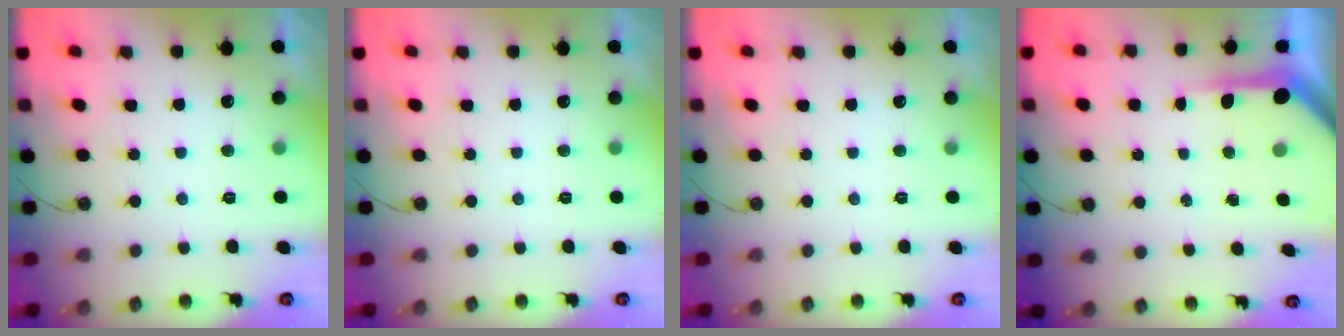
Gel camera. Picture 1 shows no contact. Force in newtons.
{"total": 0.0}
{"total": 0.0}
{"total": 6.2, "press": 6.2, "slide": 0.4}